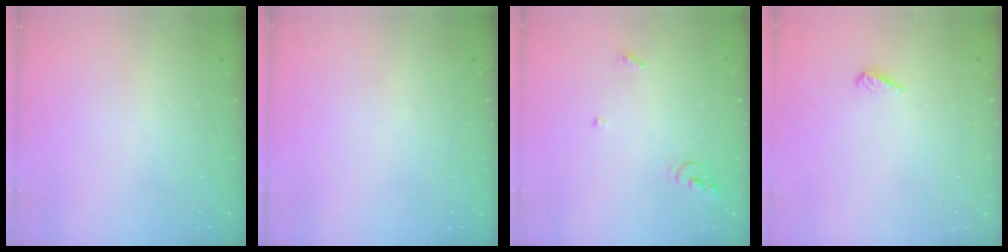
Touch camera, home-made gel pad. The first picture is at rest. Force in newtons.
{"total": 0.0}
{"total": 5.8, "press": 5.8, "slide": 0.4}
{"total": 2.7, "press": 2.6, "slide": 0.4}